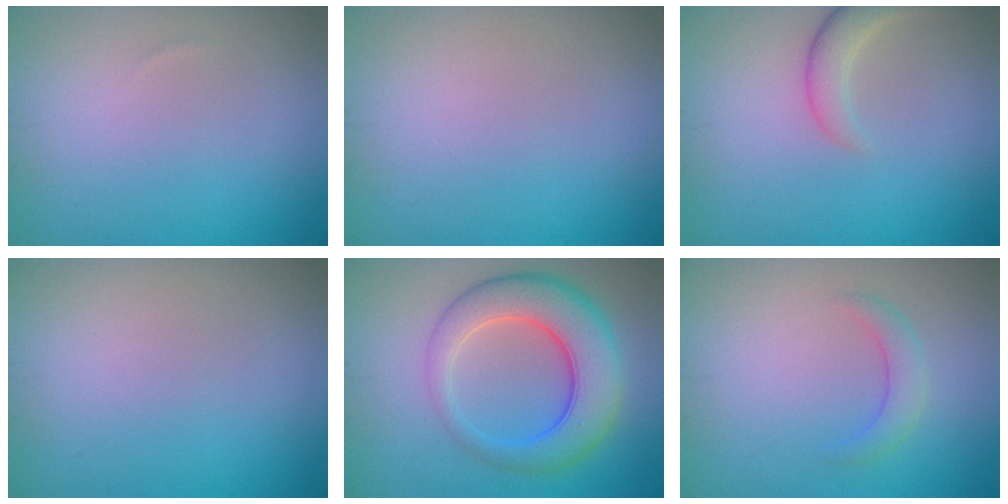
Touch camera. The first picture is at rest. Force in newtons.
{"total": 0.0}
{"total": 2.6, "press": 2.6, "slide": 0.3}
{"total": 0.0}
{"total": 7.9, "press": 7.8, "slide": 0.3}
{"total": 1.9, "press": 1.9, "slide": 0.2}